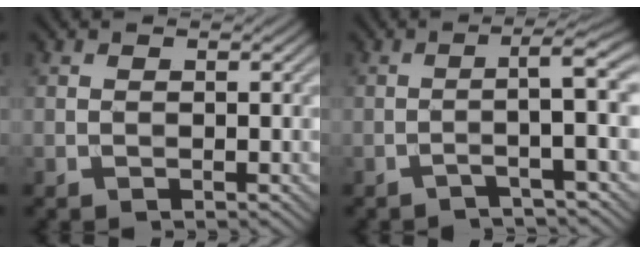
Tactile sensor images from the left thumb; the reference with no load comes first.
{"total": 4.3, "force": [-1.1, 0.0, 4.1], "torque": [-0.062, 0.017, -0.040]}